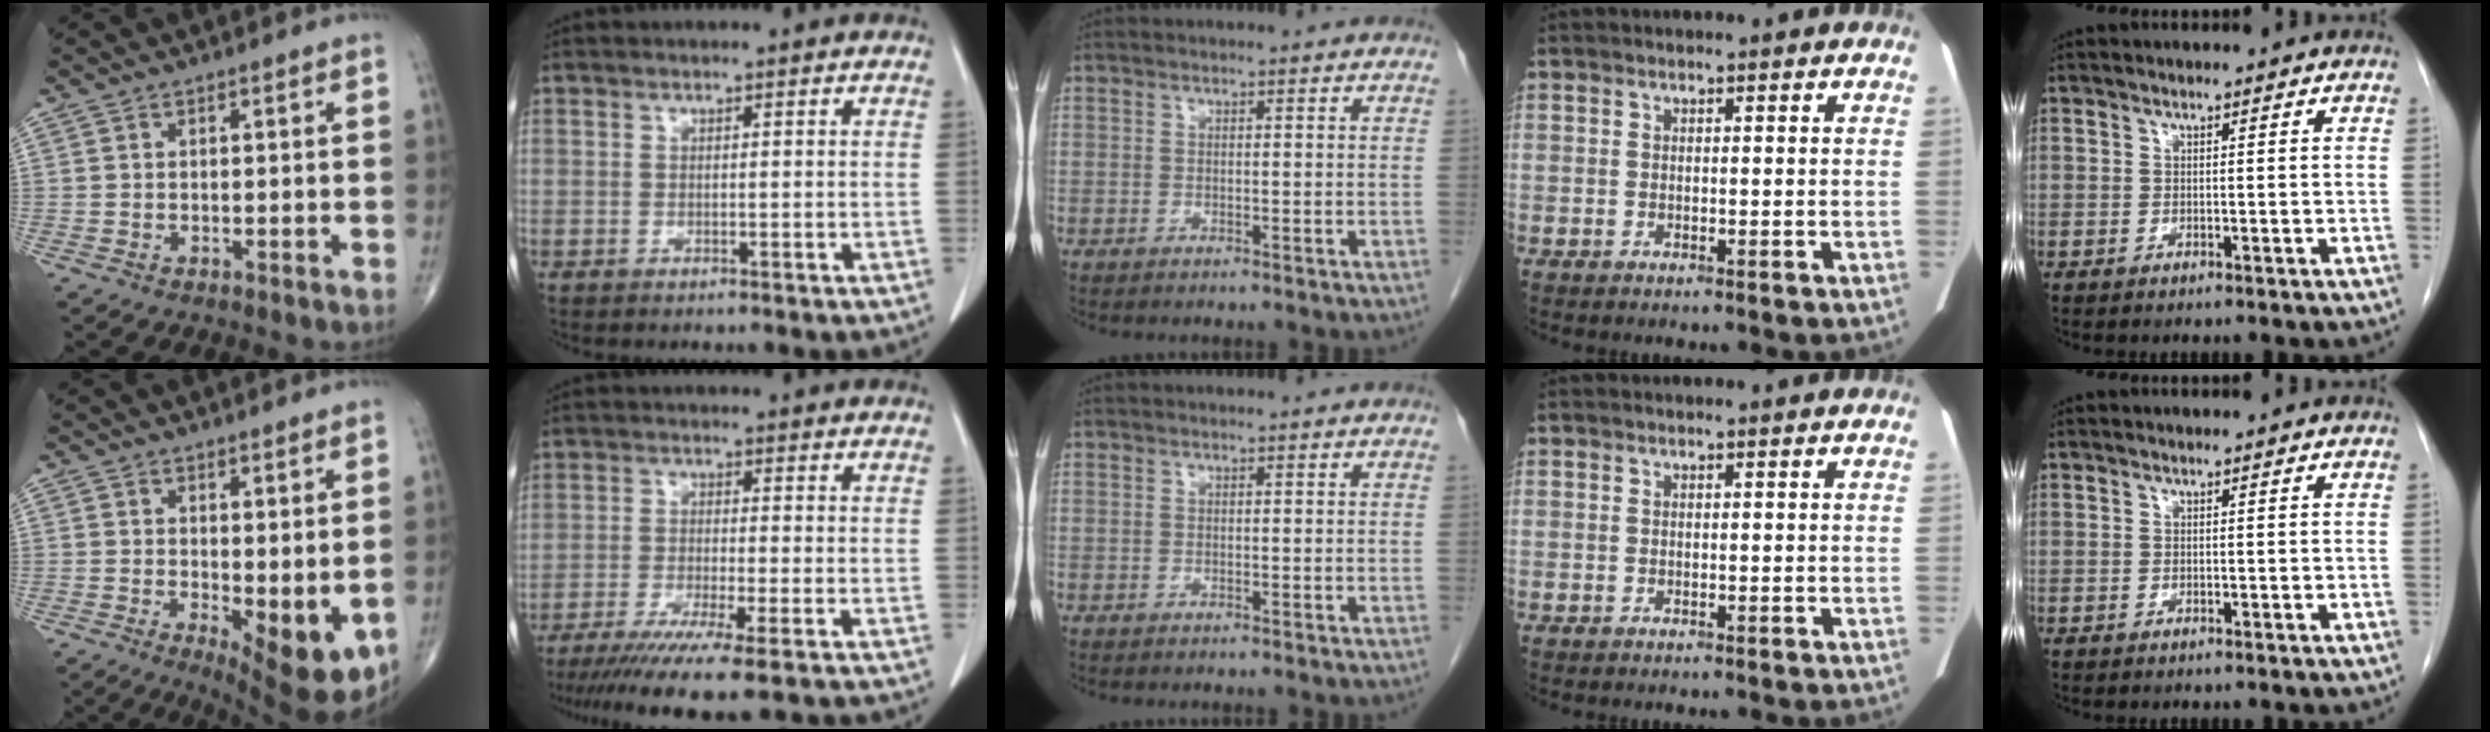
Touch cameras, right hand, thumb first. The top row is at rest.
{"thumb": {"total": 9.6, "force": [-1.5, 3.6, 8.8], "torque": [-0.108, -0.024, -0.007]}, "index": {"total": 10.9, "force": [-7.9, -0.3, 7.5], "torque": [-0.113, -0.029, -0.123]}}